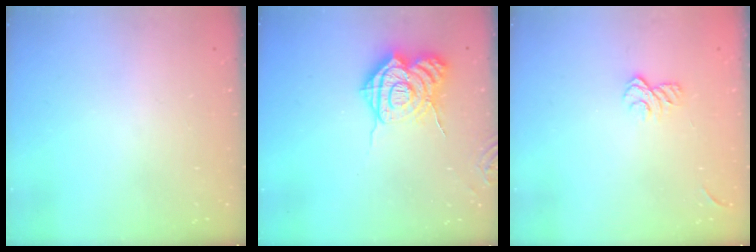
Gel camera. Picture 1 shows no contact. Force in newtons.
{"total": 15.7, "press": 15.6, "slide": 1.9}
{"total": 9.1, "press": 9.0, "slide": 1.4}